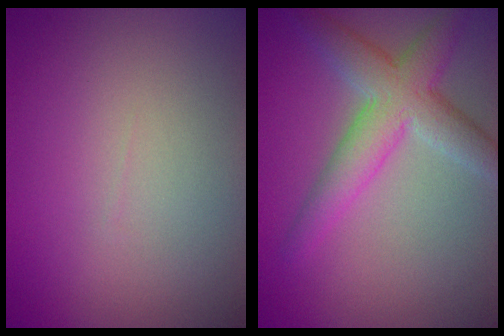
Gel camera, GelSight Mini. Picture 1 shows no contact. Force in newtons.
{"total": 5.1, "press": 5.1, "slide": 0.3}